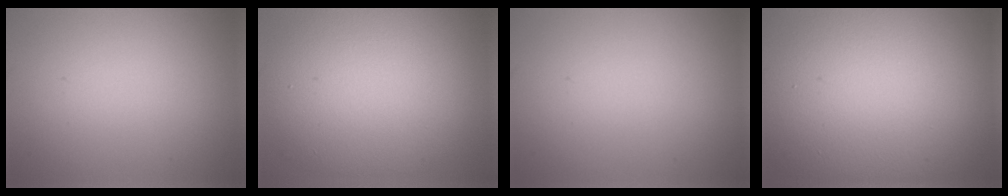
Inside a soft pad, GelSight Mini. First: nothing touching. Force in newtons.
{"total": 10.8, "press": 10.8, "slide": 1.0}
{"total": 0.0}
{"total": 18.4, "press": 18.4, "slide": 1.2}